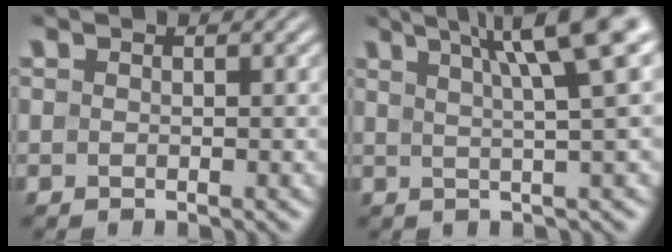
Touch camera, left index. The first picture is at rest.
{"total": 8.2, "force": [4.0, 1.3, 7.1], "torque": [-0.065, 0.031, 0.052]}